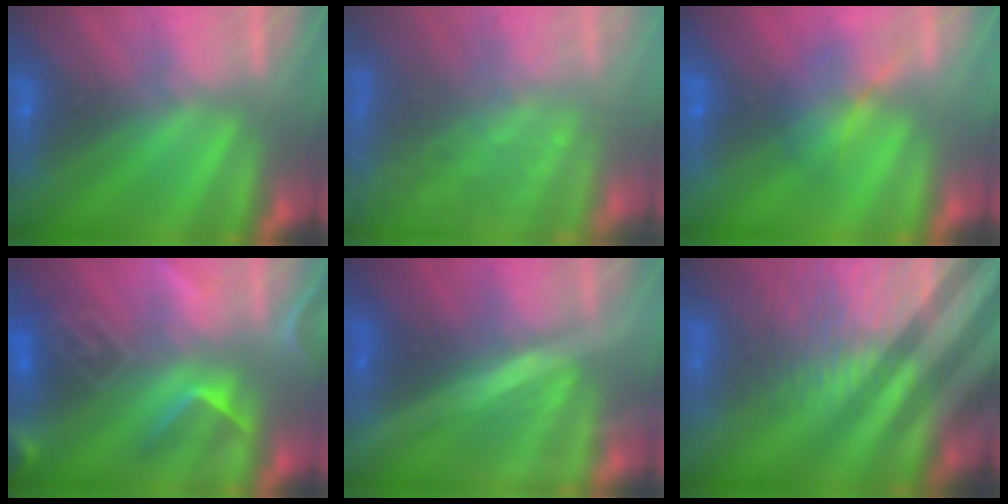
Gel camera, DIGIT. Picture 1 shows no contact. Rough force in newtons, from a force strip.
{"total": 7.7}
{"total": 1.6}
{"total": 8.4}
{"total": 1.2}
{"total": 6.9}